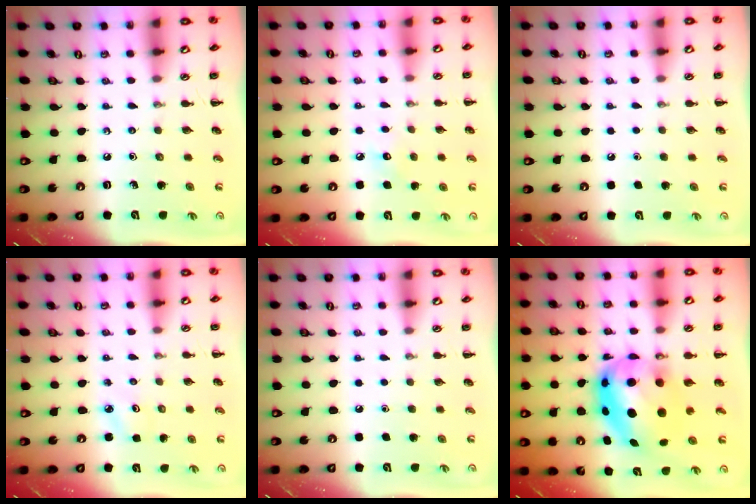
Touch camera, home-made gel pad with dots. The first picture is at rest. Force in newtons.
{"total": 6.2, "press": 6.0, "slide": 1.6}
{"total": 1.7, "press": 1.7, "slide": 0.1}
{"total": 2.5, "press": 2.4, "slide": 0.7}
{"total": 1.6, "press": 1.6, "slide": 0.1}
{"total": 12.8, "press": 12.4, "slide": 3.1}